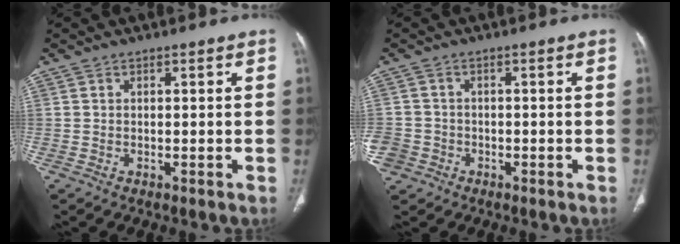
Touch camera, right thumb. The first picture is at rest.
{"total": 6.2, "force": [-2.6, 5.4, 1.5], "torque": [-0.045, 0.020, -0.043]}